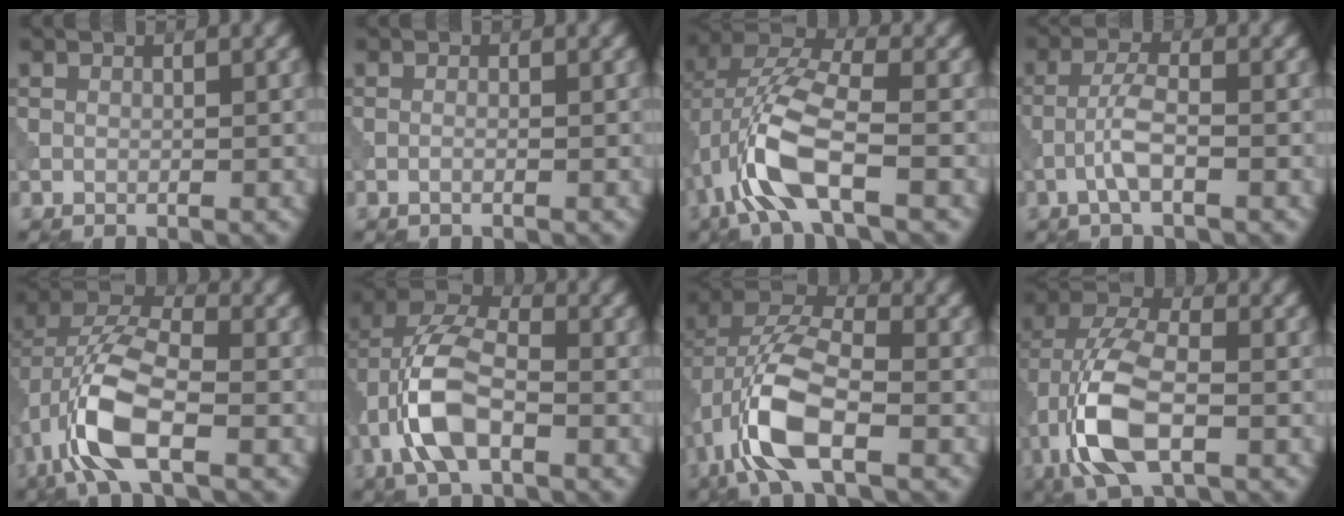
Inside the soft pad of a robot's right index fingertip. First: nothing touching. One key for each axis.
{"total": 0.5, "fx": -0.2, "fy": 0.1, "fz": 0.5, "tx": -0.011, "ty": -0.003, "tz": -0.009}
{"total": 8.3, "fx": -2.8, "fy": 3.2, "fz": 7.2, "tx": -0.165, "ty": 0.011, "tz": -0.064}
{"total": 3.0, "fx": -1.3, "fy": 0.6, "fz": 2.6, "tx": -0.057, "ty": 0.008, "tz": -0.031}
{"total": 8.6, "fx": -3.1, "fy": 3.6, "fz": 7.1, "tx": -0.160, "ty": 0.012, "tz": -0.070}
{"total": 7.1, "fx": -2.2, "fy": 3.6, "fz": 5.7, "tx": -0.124, "ty": 0.015, "tz": -0.048}
{"total": 8.8, "fx": -3.1, "fy": 3.8, "fz": 7.3, "tx": -0.162, "ty": 0.012, "tz": -0.070}
{"total": 8.4, "fx": -2.7, "fy": 4.0, "fz": 6.9, "tx": -0.153, "ty": 0.010, "tz": -0.061}